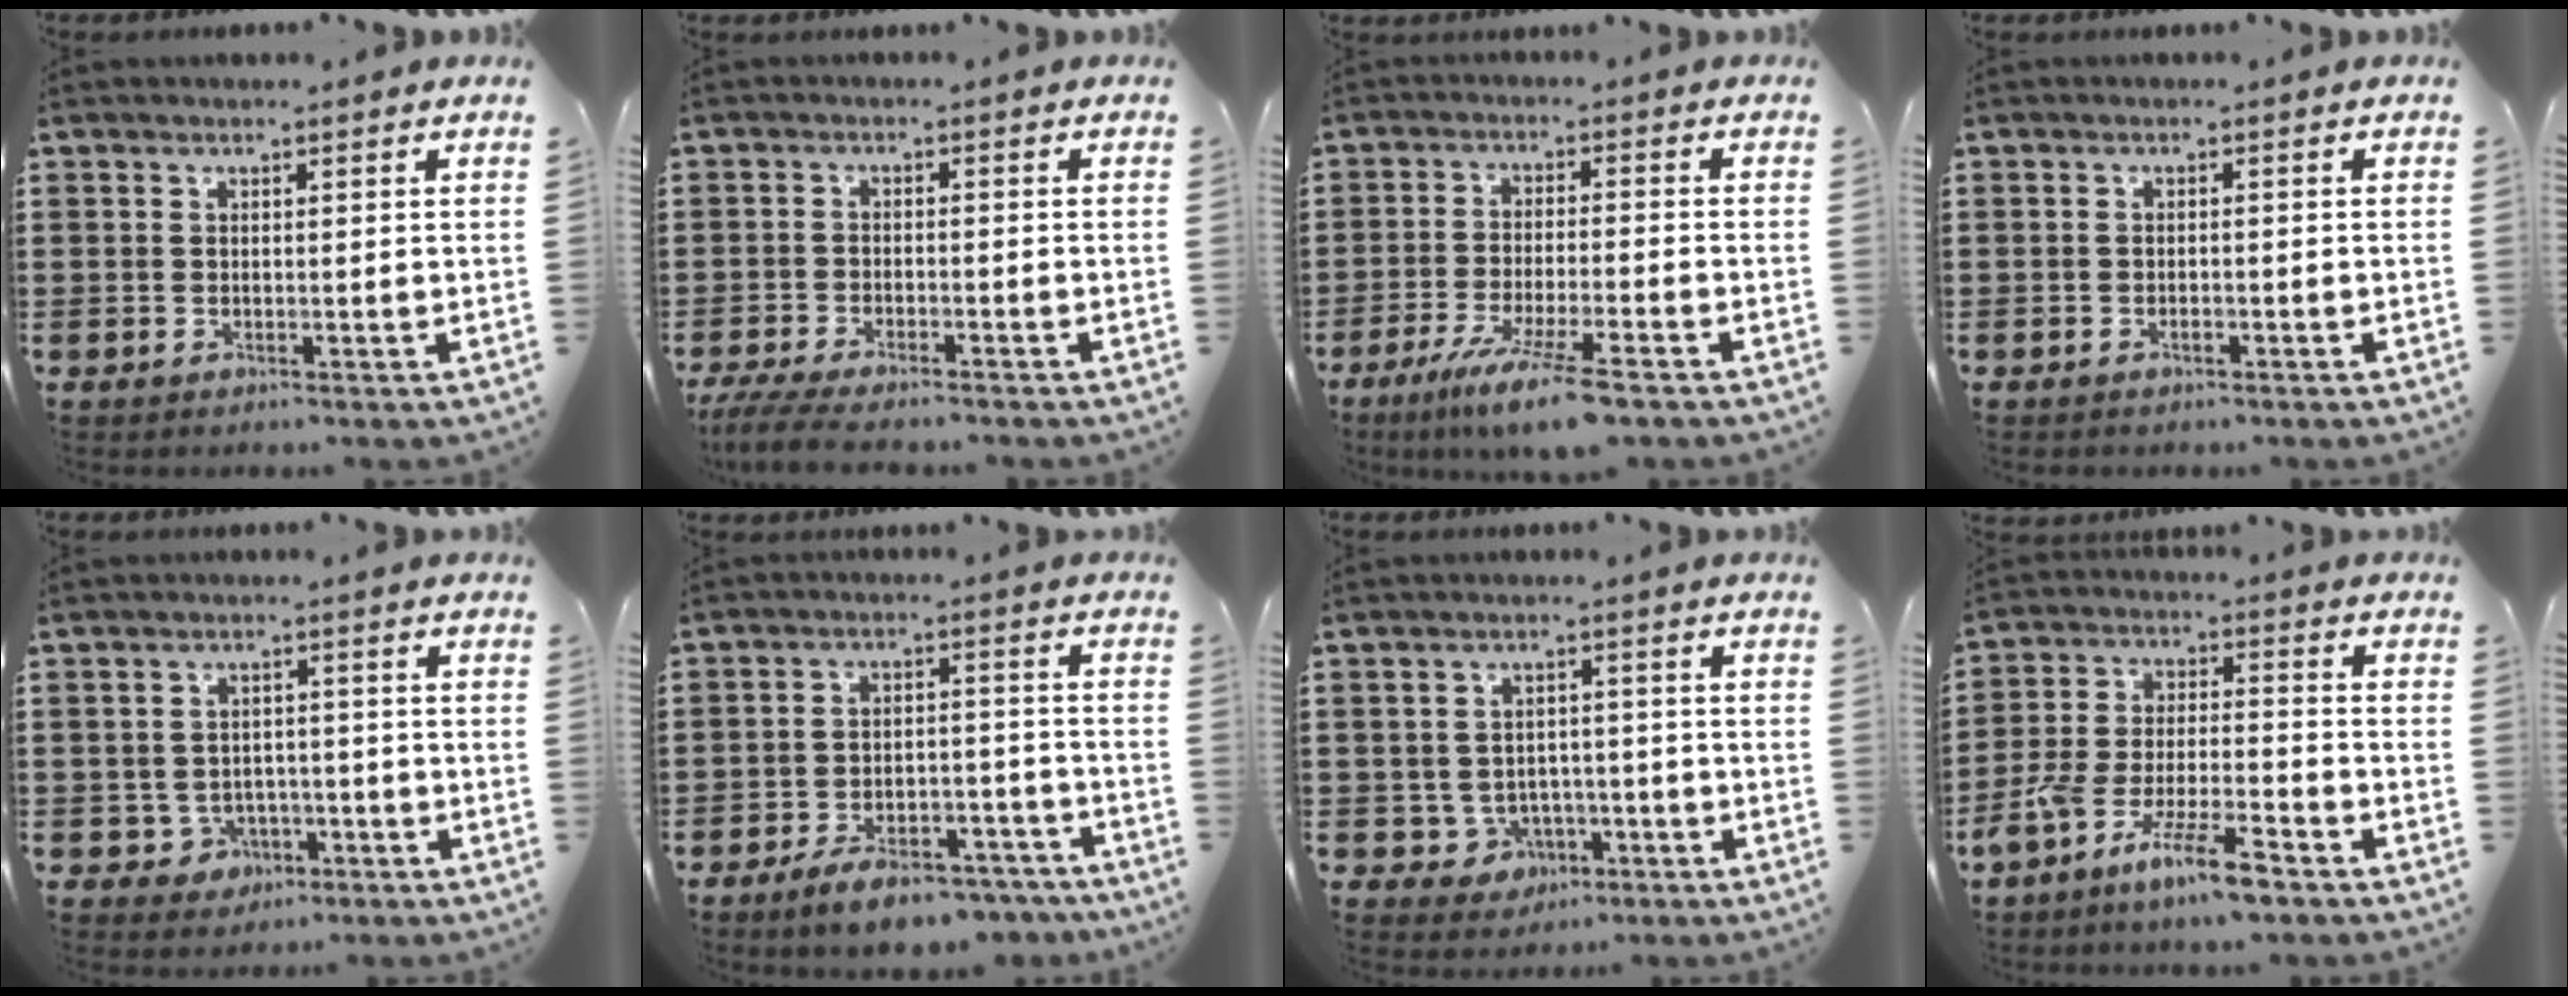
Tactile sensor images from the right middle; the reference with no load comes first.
{"total": 3.8, "force": [-3.5, 0.2, 1.6], "torque": [-0.046, -0.012, -0.074]}
{"total": 8.0, "force": [-5.9, 0.0, 5.5], "torque": [-0.102, -0.016, -0.107]}
{"total": 0.7, "force": [-0.5, 0.2, 0.5], "torque": [-0.011, -0.003, -0.008]}
{"total": 2.9, "force": [-1.7, 2.3, 0.7], "torque": [-0.021, 0.003, -0.038]}
{"total": 6.8, "force": [-6.0, 1.5, 2.9], "torque": [-0.044, 0.014, -0.110]}
{"total": 3.4, "force": [-1.6, 2.8, 0.9], "torque": [-0.026, 0.005, -0.034]}
{"total": 9.7, "force": [-7.6, 1.6, 5.7], "torque": [-0.119, 0.007, -0.147]}